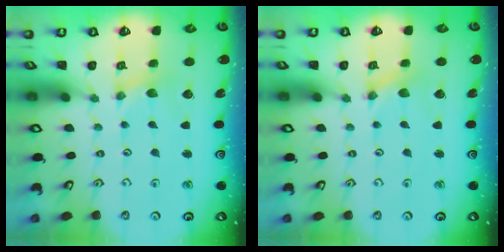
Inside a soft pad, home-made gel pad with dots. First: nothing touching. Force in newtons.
{"total": 0.0}